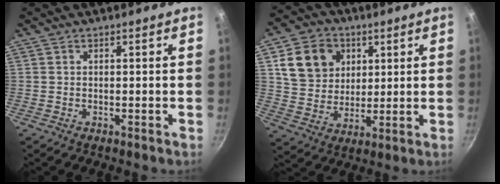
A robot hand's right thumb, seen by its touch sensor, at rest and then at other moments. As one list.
[{"total": 13.2, "force": [4.4, 10.9, 5.9], "torque": [-0.082, -0.004, 0.078]}]